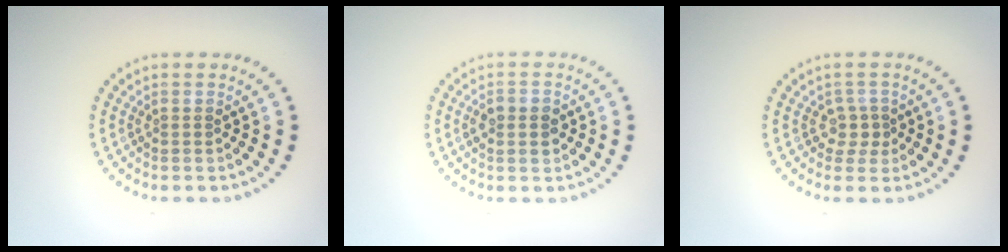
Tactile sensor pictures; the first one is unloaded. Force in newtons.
{"total": 2.8, "press": 2.8, "slide": 0.1}
{"total": 1.7, "press": 1.3, "slide": 1.2}